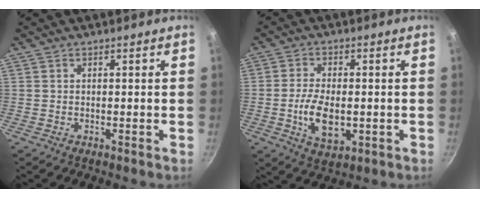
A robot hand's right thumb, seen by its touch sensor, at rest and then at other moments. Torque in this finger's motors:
{"motor_torque": [-0.46, 0.19, 0.06, -0.06, 0.05]}